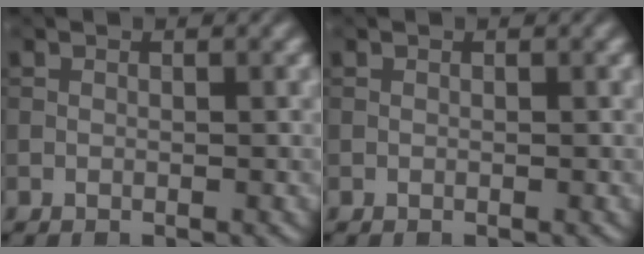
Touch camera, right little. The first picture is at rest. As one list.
[{"total": 0.0}]